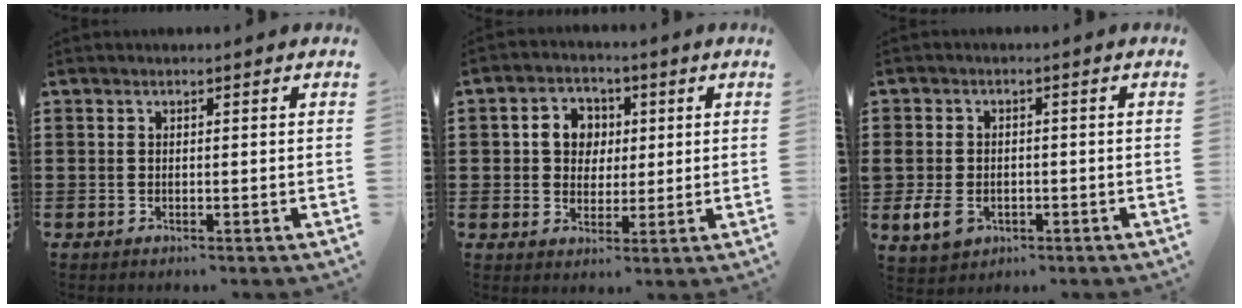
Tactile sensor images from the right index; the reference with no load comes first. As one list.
[{"total": 5.7, "force": [0.9, 5.0, 2.5], "torque": [-0.061, 0.015, 0.011]}, {"total": 4.6, "force": [-1.4, 3.3, 2.8], "torque": [-0.082, -0.002, -0.033]}]